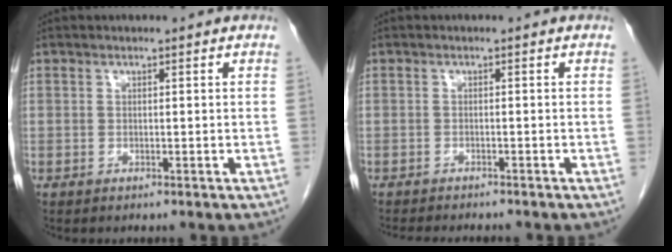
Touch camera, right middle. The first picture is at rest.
{"total": 6.1, "force": [-5.5, 1.1, 2.4], "torque": [-0.029, -0.008, -0.079]}